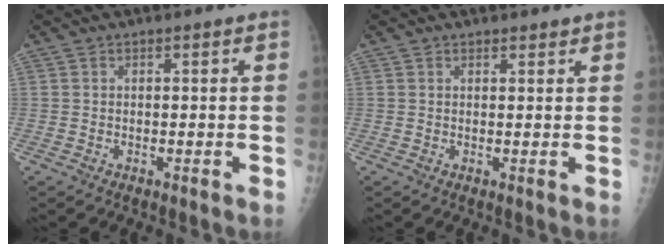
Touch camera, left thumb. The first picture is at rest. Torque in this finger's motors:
{"motor_torque": [0.09, 0.19, -0.18, -0.25, 0.02]}